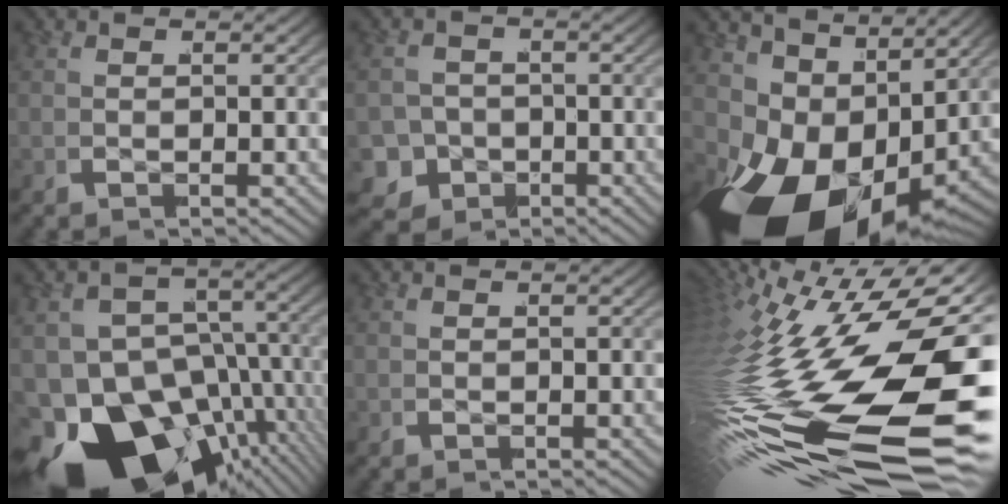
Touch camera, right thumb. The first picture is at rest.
{"total": 7.8, "force": [-3.6, 6.5, 2.4], "torque": [-0.056, -0.048, -0.047]}
{"total": 17.6, "force": [-4.0, 10.9, 13.1], "torque": [-0.270, -0.065, -0.031]}
{"total": 19.9, "force": [-8.1, 14.1, 11.5], "torque": [-0.217, -0.087, -0.111]}
{"total": 0.0}
{"total": 16.3, "force": [-2.5, 7.3, 14.4], "torque": [-0.273, -0.045, -0.010]}